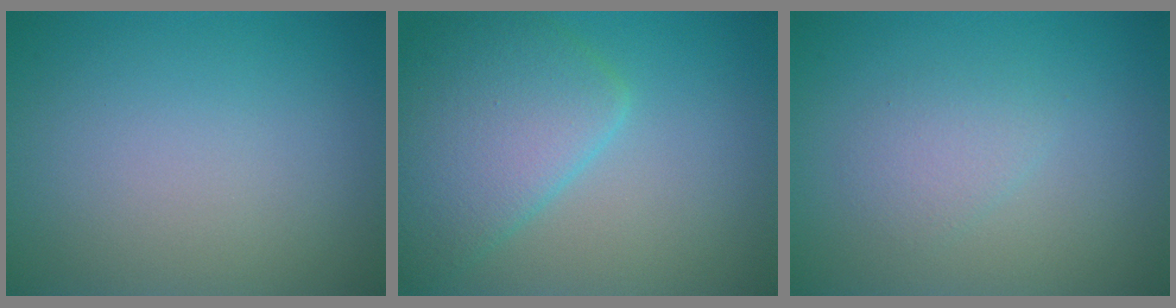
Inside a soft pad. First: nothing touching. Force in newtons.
{"total": 6.1, "press": 6.1, "slide": 0.2}
{"total": 1.6, "press": 1.6, "slide": 0.1}